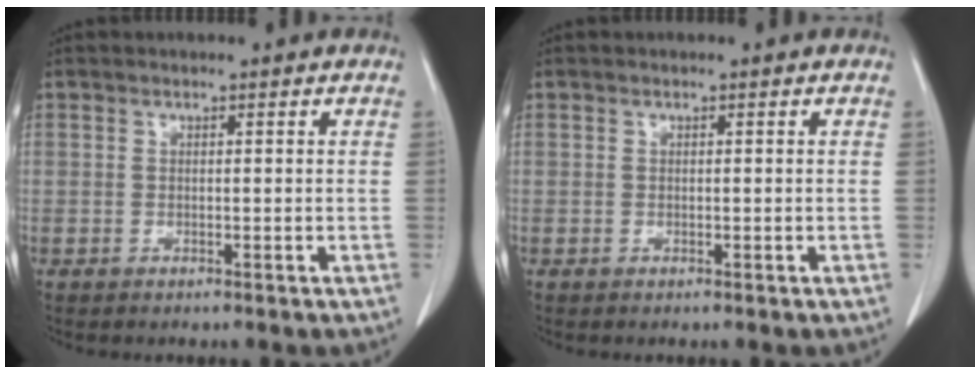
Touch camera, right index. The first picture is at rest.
{"total": 0.0}